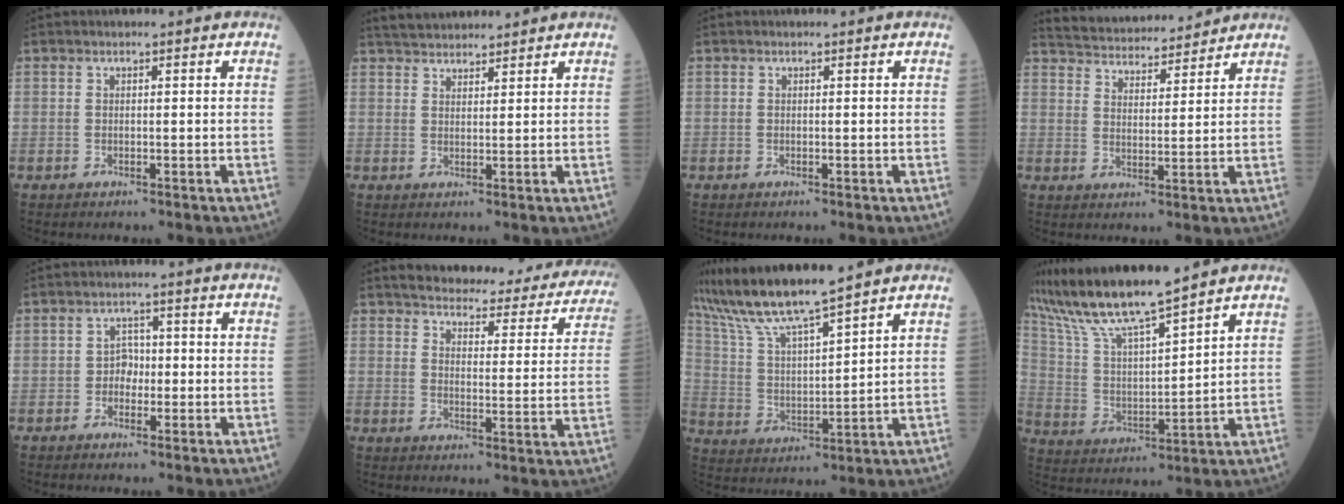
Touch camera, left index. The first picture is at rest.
{"total": 6.2, "force": [5.9, 1.1, 1.6], "torque": [-0.027, 0.031, 0.099]}
{"total": 0.0}
{"total": 12.7, "force": [12.1, 2.1, 2.9], "torque": [-0.050, 0.023, 0.188]}
{"total": 2.4, "force": [-0.6, 1.8, 1.5], "torque": [-0.017, 0.009, -0.015]}
{"total": 25.1, "force": [23.0, 5.6, 8.3], "torque": [-0.100, -0.050, 0.259]}
{"total": 11.3, "force": [10.0, -0.8, 5.0], "torque": [-0.111, 0.010, 0.198]}
{"total": 13.1, "force": [11.7, -0.4, 5.9], "torque": [-0.131, 0.011, 0.229]}